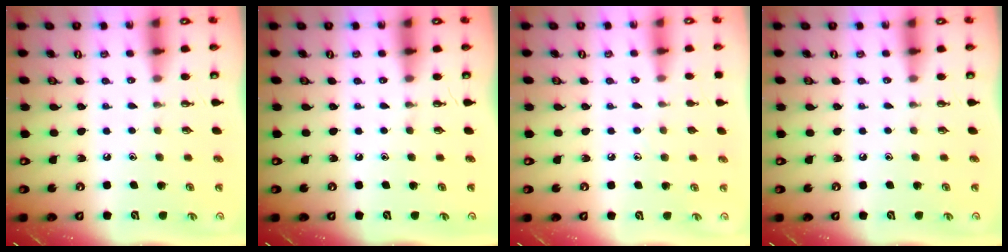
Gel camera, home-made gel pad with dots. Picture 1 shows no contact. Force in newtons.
{"total": 0.0}
{"total": 5.2, "press": 5.2, "slide": 0.5}
{"total": 0.0}